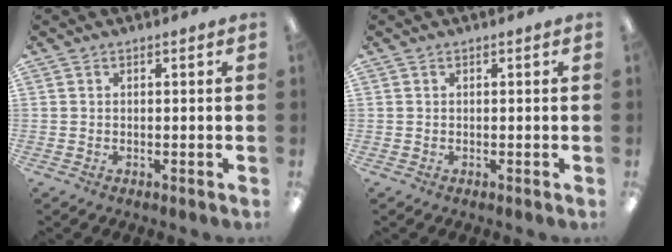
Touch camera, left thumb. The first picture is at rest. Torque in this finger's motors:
{"motor_torque": [-0.34, -0.34, 0.05, -0.03, 0.01]}